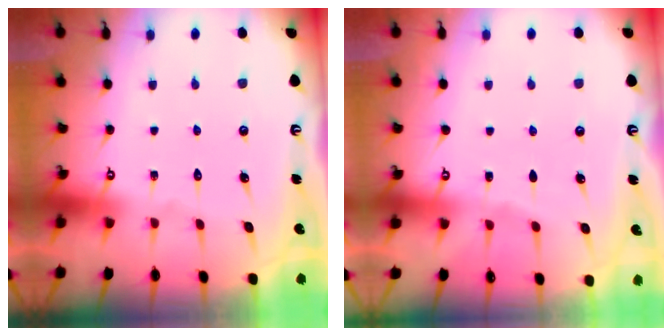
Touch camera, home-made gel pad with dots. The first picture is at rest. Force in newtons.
{"total": 2.2, "press": 2.2, "slide": 0.3}